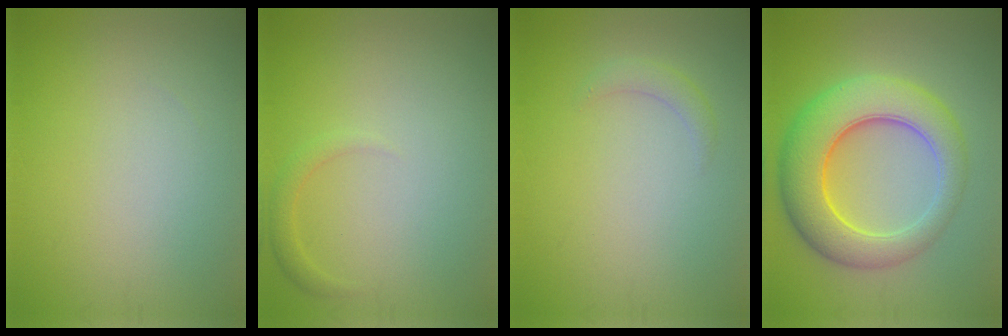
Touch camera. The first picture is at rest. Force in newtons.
{"total": 1.2, "press": 1.2, "slide": 0.1}
{"total": 1.4, "press": 1.4, "slide": 0.0}
{"total": 8.7, "press": 8.7, "slide": 0.2}